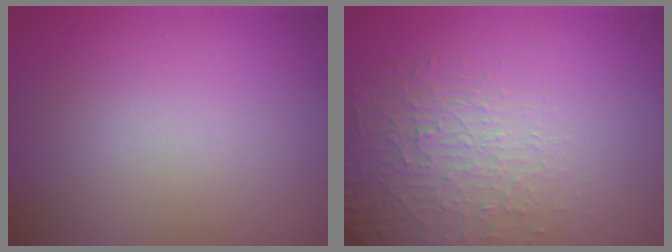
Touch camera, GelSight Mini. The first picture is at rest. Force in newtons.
{"total": 1.9, "press": 1.4, "slide": 1.3}